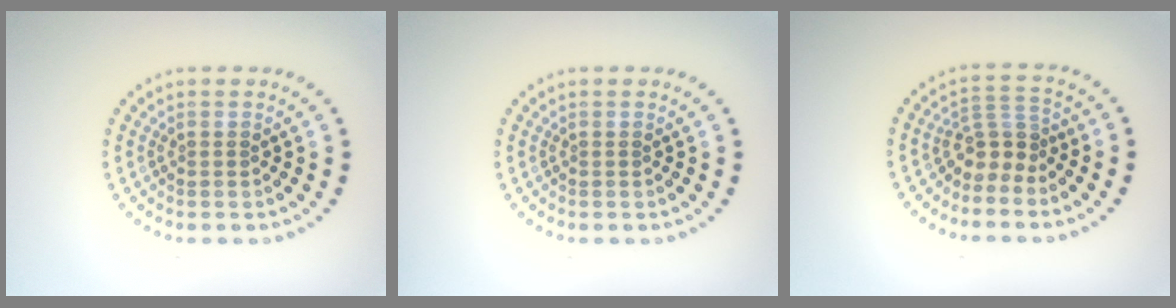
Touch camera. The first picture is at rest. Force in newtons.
{"total": 0.0}
{"total": 2.7, "press": 1.9, "slide": 2.0}